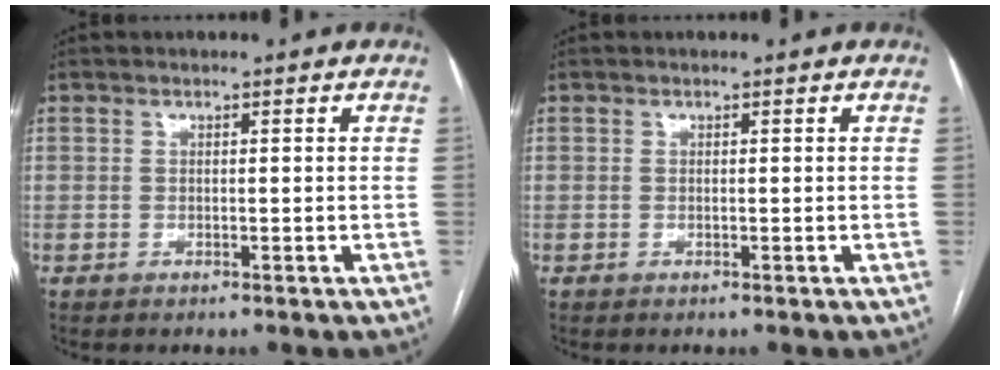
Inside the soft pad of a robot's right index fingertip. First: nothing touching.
{"total": 0.0}